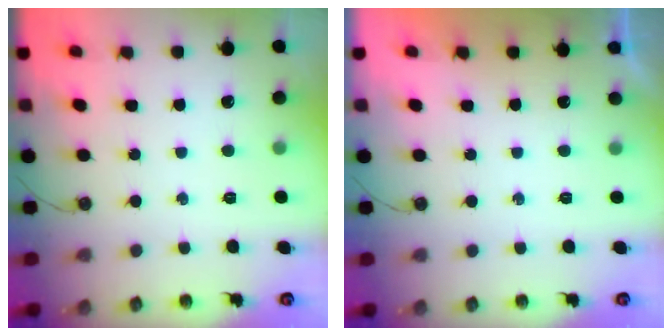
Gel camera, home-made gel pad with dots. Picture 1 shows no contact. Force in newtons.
{"total": 0.0}